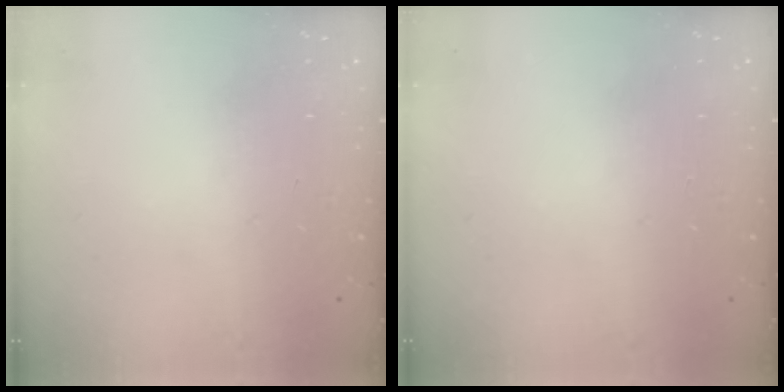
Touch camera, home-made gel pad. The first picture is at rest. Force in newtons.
{"total": 0.0}